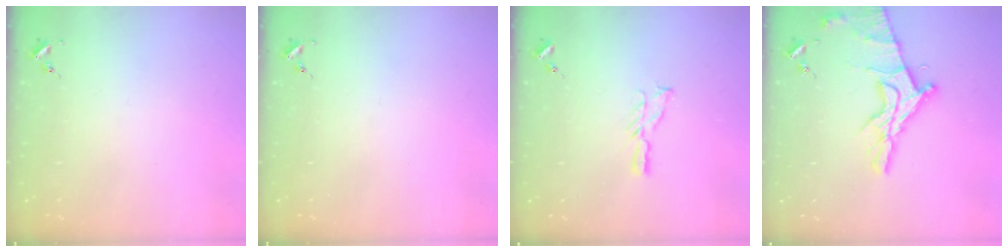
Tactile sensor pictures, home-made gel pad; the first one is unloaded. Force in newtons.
{"total": 0.0}
{"total": 5.0, "press": 5.0, "slide": 0.5}
{"total": 15.1, "press": 15.0, "slide": 1.2}